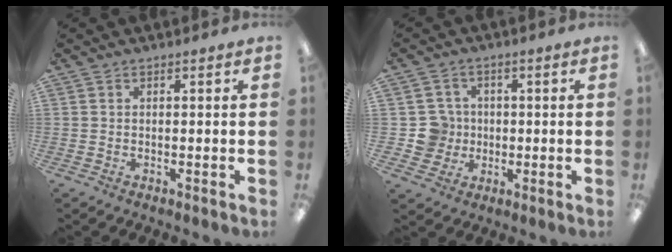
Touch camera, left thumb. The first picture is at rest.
{"total": 6.7, "force": [-0.3, 6.6, 0.8], "torque": [-0.016, 0.013, 0.003]}